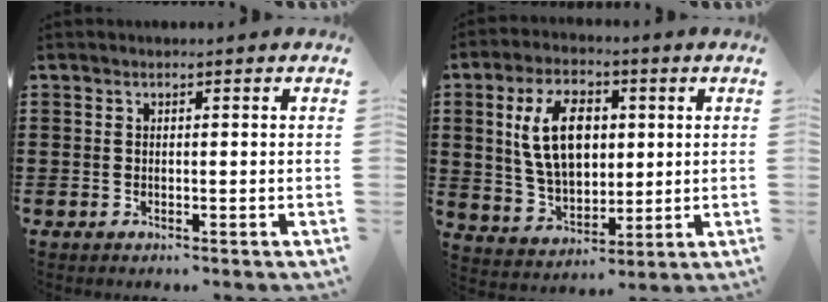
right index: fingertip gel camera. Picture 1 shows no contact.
{"total": 11.0, "force": [2.3, 6.5, 8.5], "torque": [-0.188, 0.011, 0.036]}